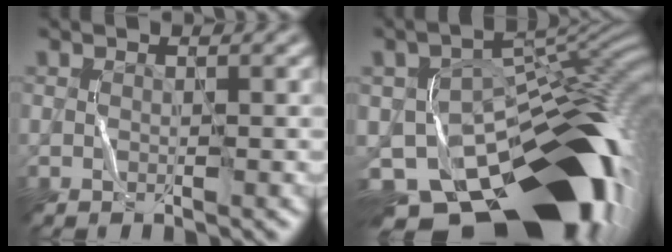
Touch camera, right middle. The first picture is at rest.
{"total": 17.7, "force": [-9.2, 9.4, 11.9], "torque": [-0.164, -0.023, -0.132]}